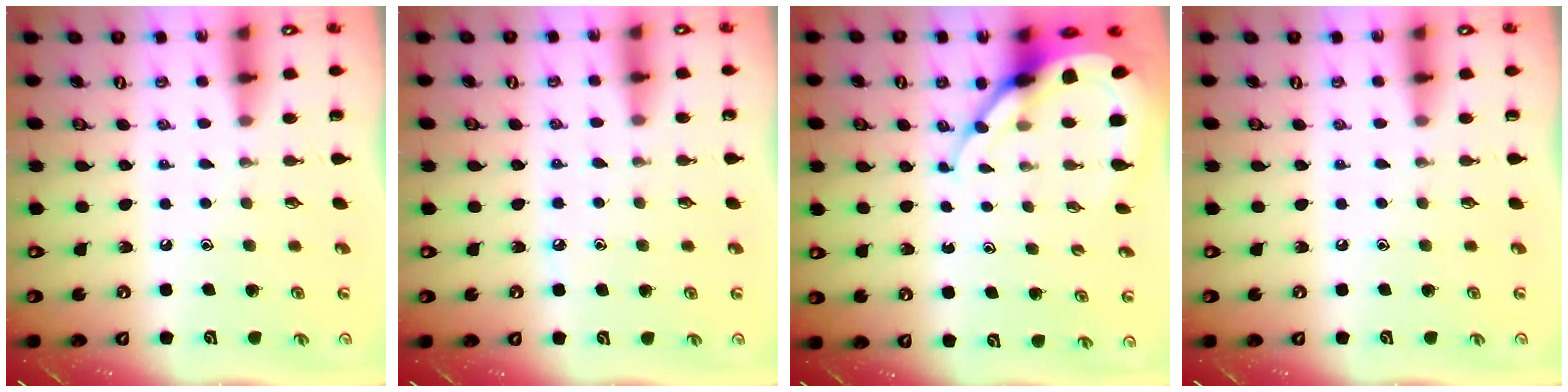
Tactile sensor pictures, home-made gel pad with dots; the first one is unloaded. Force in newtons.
{"total": 4.2, "press": 4.2, "slide": 0.6}
{"total": 7.9, "press": 7.9, "slide": 0.9}
{"total": 0.0}